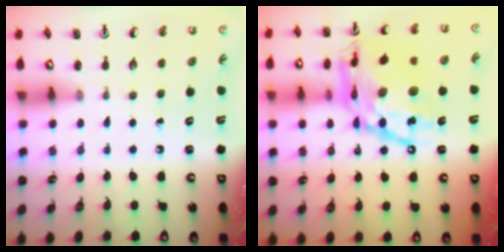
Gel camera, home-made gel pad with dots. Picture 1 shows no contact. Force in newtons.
{"total": 22.7, "press": 22.6, "slide": 1.9}